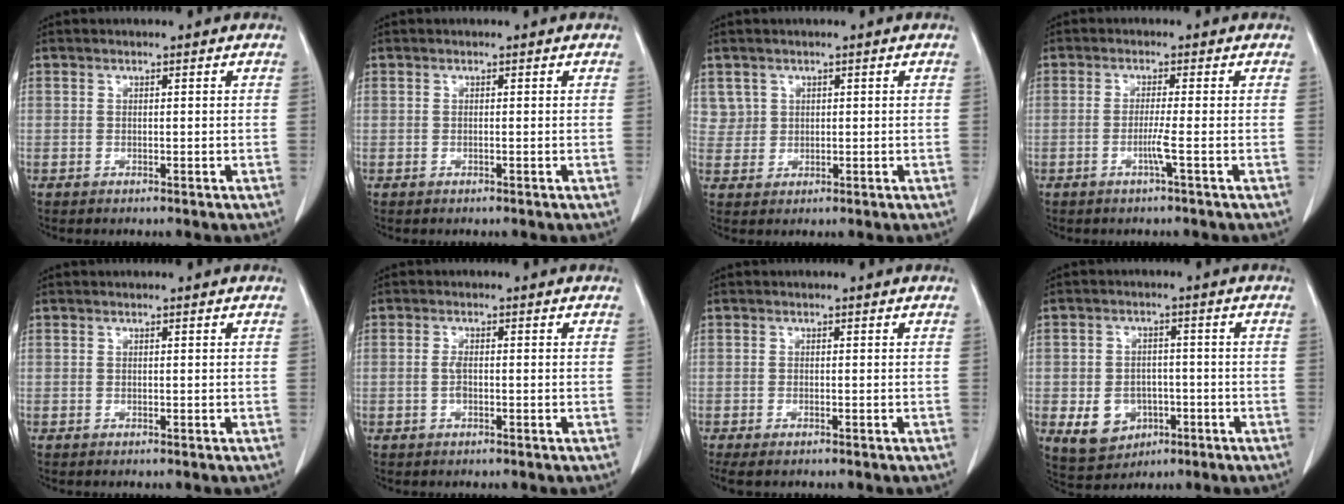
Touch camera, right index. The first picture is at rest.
{"total": 0.0}
{"total": 3.1, "force": [1.5, 2.6, -0.2], "torque": [0.021, 0.004, 0.025]}
{"total": 2.4, "force": [-0.9, -0.8, 2.1], "torque": [-0.041, -0.004, -0.019]}
{"total": 0.0}
{"total": 1.6, "force": [-0.3, 0.6, 1.5], "torque": [-0.033, 0.001, -0.006]}
{"total": 2.1, "force": [-1.5, 0.7, 1.3], "torque": [-0.017, -0.006, -0.019]}
{"total": 6.9, "force": [-2.0, 5.8, 3.0], "torque": [-0.050, 0.011, -0.016]}